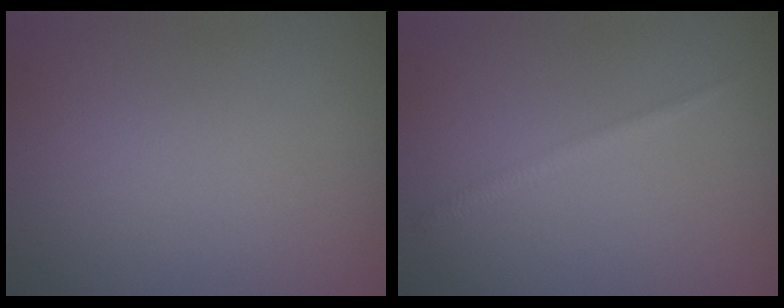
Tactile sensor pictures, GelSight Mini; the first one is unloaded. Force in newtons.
{"total": 1.2, "press": 1.2, "slide": 0.0}